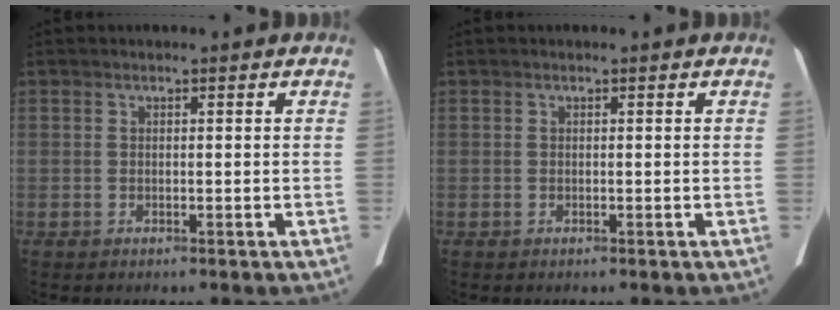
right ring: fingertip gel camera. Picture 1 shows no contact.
{"total": 0.0}